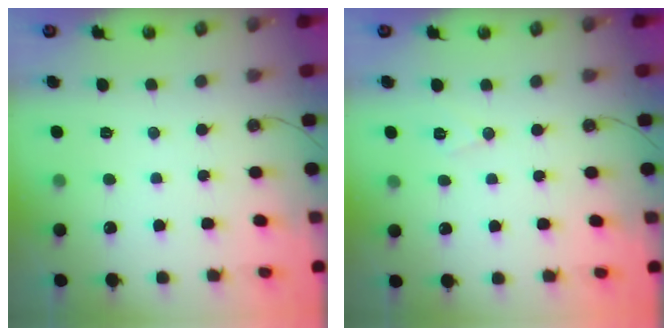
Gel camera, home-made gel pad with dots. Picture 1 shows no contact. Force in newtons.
{"total": 5.5, "press": 3.3, "slide": 4.4}